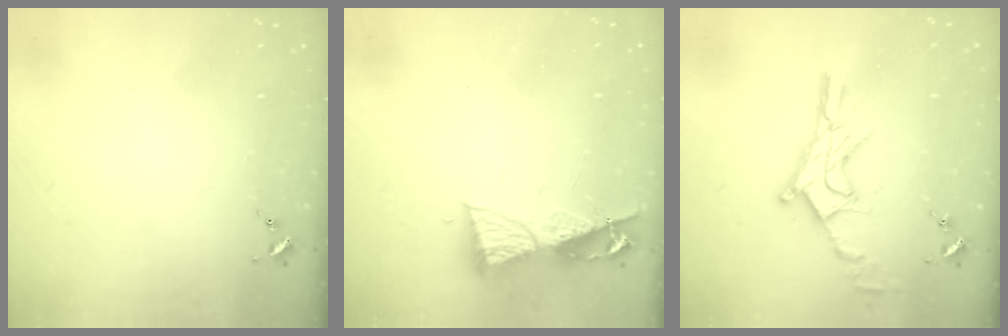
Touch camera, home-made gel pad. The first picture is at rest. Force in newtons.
{"total": 8.7, "press": 8.6, "slide": 1.0}
{"total": 14.2, "press": 14.2, "slide": 1.1}